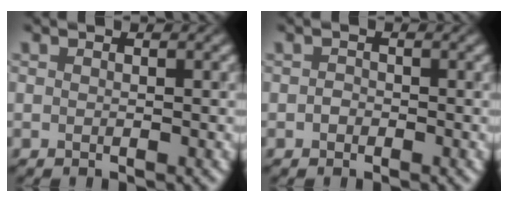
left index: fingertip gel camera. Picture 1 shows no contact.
{"total": 0.5, "force": [-0.2, 0.5, 0.1], "torque": [-0.001, 0.005, -0.003]}